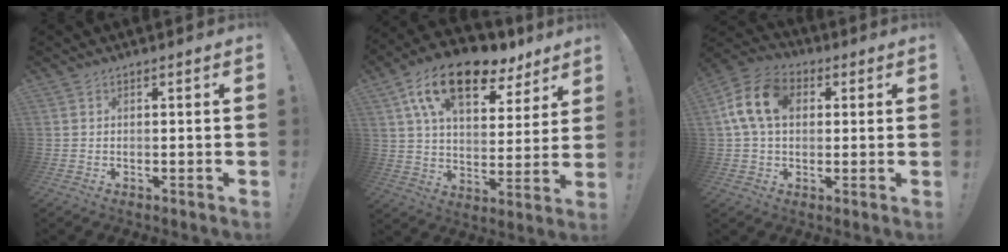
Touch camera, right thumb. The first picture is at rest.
{"total": 18.0, "force": [11.0, 8.7, 11.3], "torque": [-0.182, -0.065, 0.191]}
{"total": 13.7, "force": [3.2, 9.6, 9.2], "torque": [-0.167, 0.009, 0.063]}